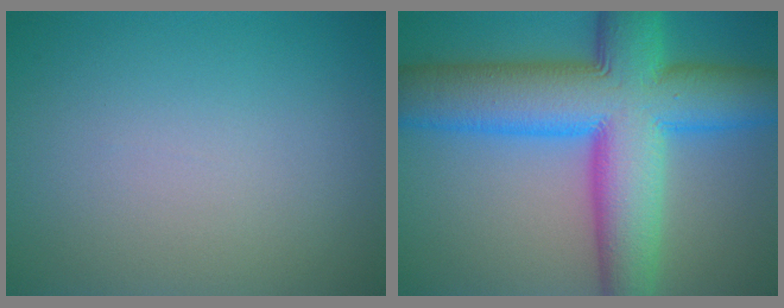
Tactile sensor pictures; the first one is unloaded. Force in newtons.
{"total": 14.3, "press": 14.3, "slide": 0.3}